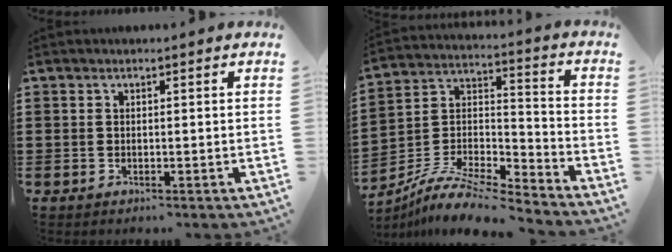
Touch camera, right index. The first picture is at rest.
{"total": 9.0, "force": [-8.0, 2.0, 3.7], "torque": [-0.086, 0.007, -0.165]}